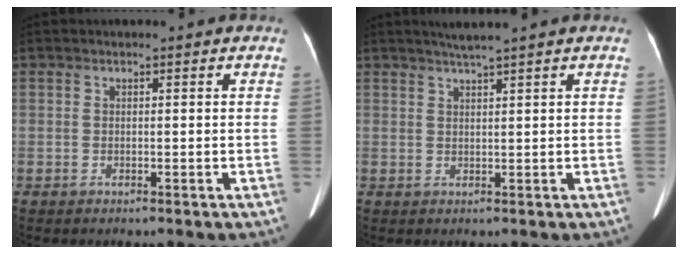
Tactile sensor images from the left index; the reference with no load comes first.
{"total": 2.8, "force": [2.3, -0.8, 1.3], "torque": [-0.020, 0.006, 0.042]}